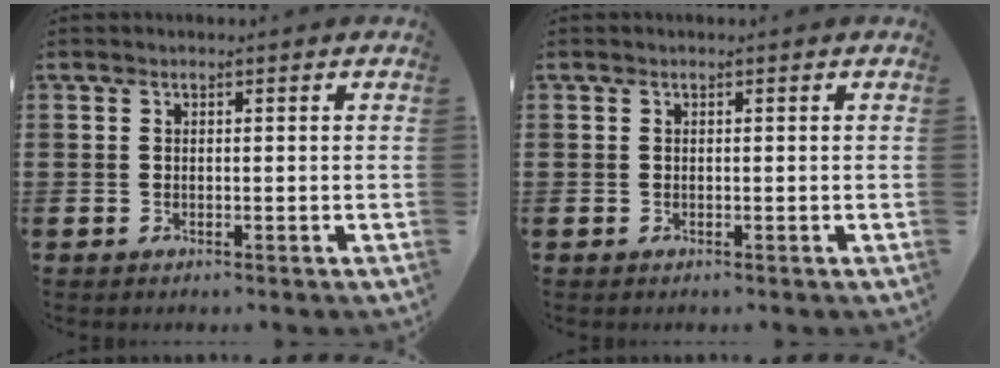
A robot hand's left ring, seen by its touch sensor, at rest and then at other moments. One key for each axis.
{"total": 0.0}